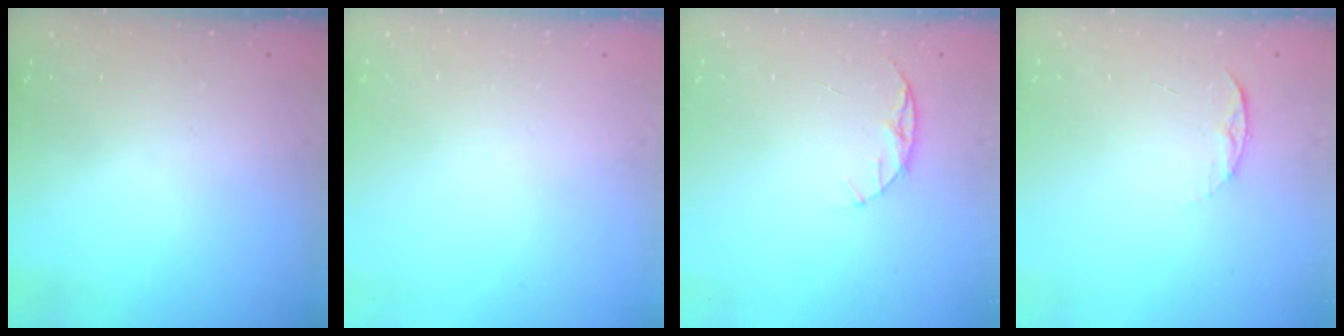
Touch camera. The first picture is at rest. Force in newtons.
{"total": 0.0}
{"total": 5.9, "press": 5.8, "slide": 0.7}
{"total": 5.2, "press": 5.2, "slide": 0.6}